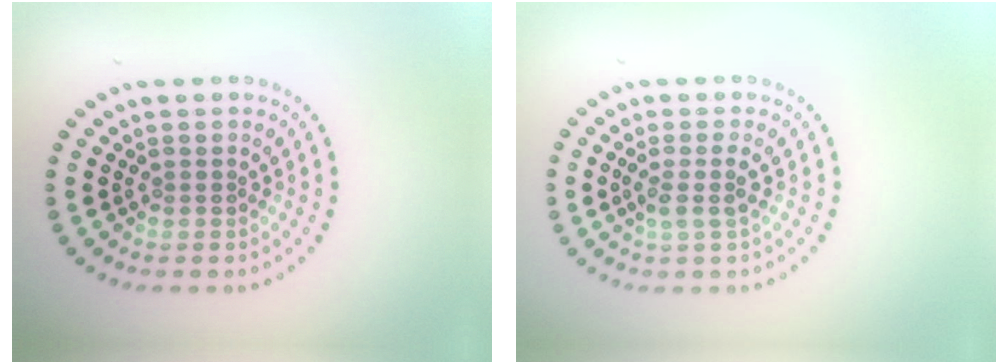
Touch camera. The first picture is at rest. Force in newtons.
{"total": 1.9, "press": 1.5, "slide": 1.1}